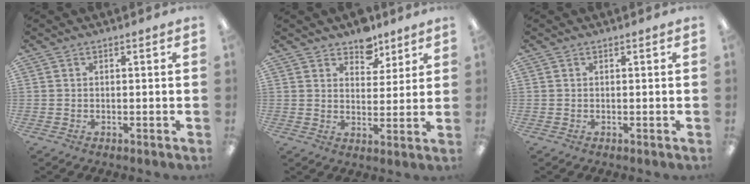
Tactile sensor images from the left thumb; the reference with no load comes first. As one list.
[{"total": 7.0, "force": [5.7, 3.9, 1.3], "torque": [-0.010, -0.038, 0.102]}, {"total": 0.0}]